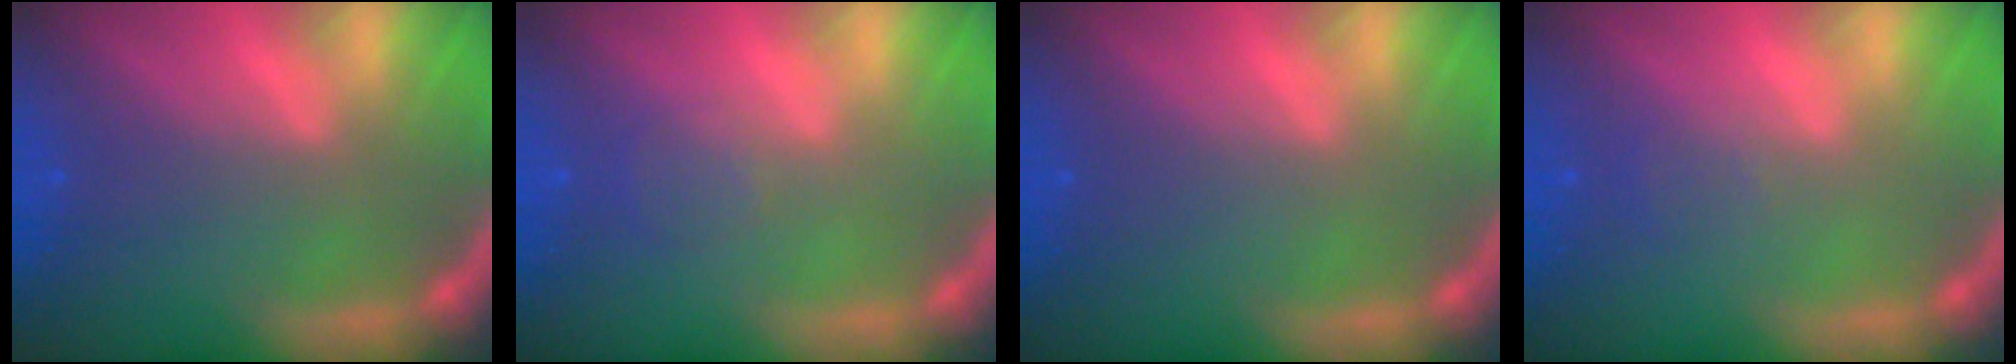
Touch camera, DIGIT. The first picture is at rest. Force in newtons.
{"total": 1.5}
{"total": 0.0}
{"total": 0.9}